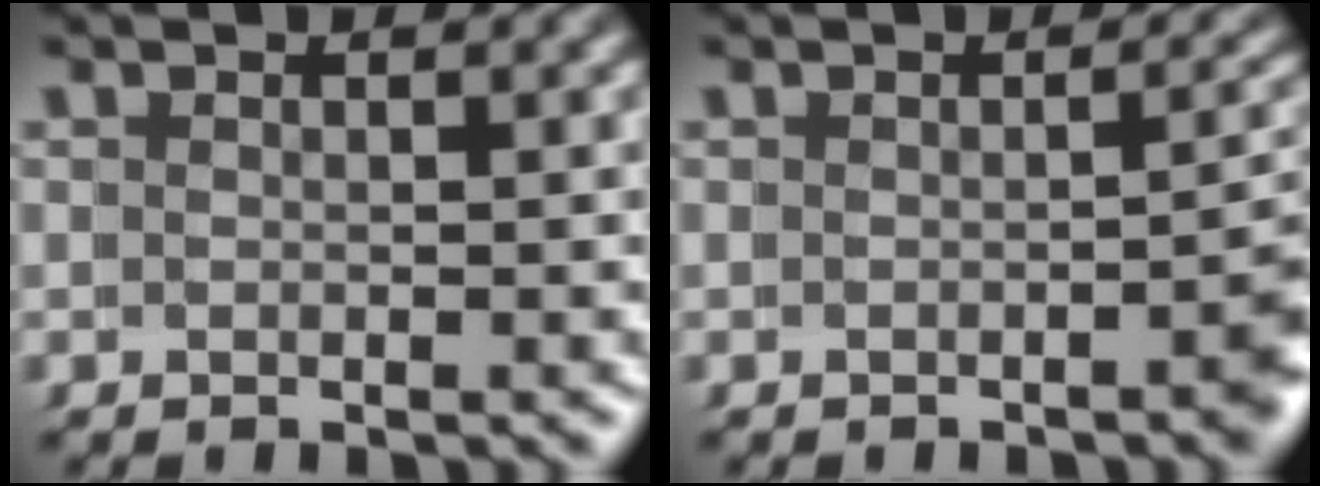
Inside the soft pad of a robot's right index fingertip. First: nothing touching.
{"total": 2.5, "force": [-1.2, 0.6, 2.1], "torque": [-0.003, 0.003, -0.021]}